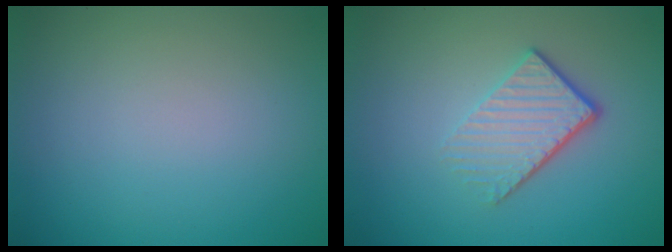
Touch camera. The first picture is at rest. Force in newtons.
{"total": 4.1, "press": 2.8, "slide": 3.0}